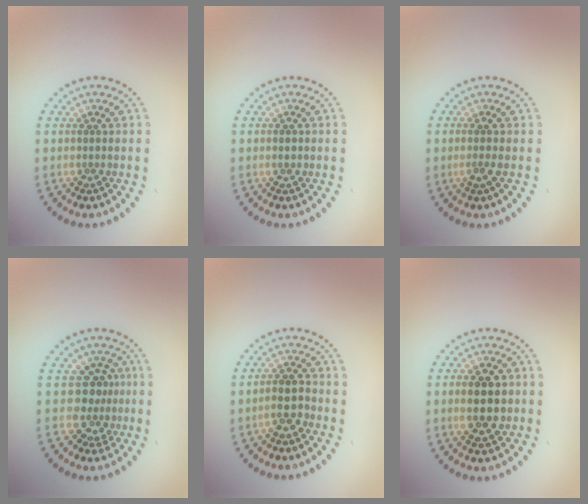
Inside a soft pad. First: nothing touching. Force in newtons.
{"total": 1.1, "press": 1.1, "slide": 0.0}
{"total": 1.4, "press": 1.1, "slide": 0.9}
{"total": 2.9, "press": 2.1, "slide": 2.0}
{"total": 2.3, "press": 2.1, "slide": 0.9}
{"total": 4.6, "press": 4.6, "slide": 0.1}